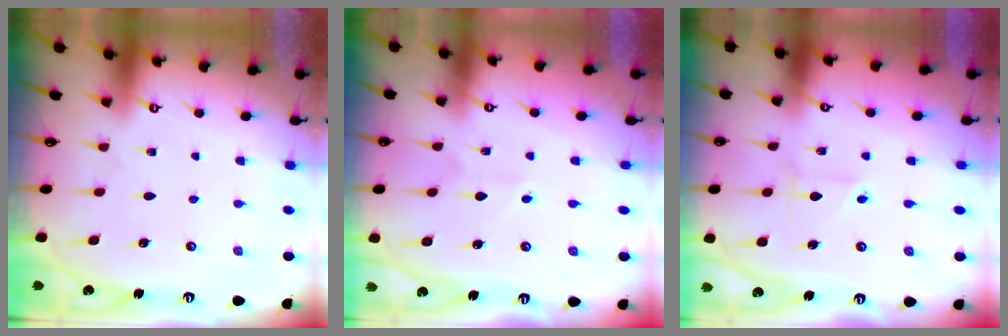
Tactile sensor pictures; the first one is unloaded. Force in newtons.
{"total": 2.6, "press": 2.6, "slide": 0.3}
{"total": 2.3, "press": 2.3, "slide": 0.2}